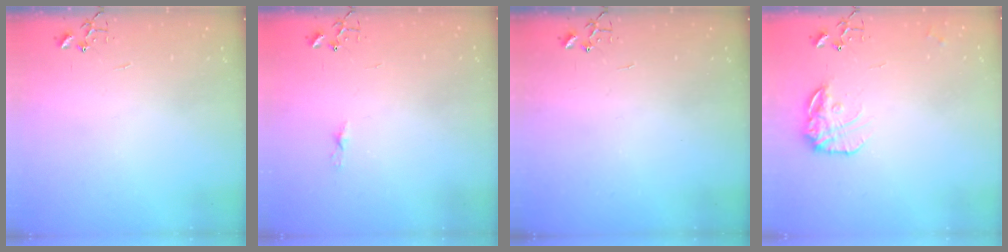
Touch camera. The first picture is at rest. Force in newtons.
{"total": 3.8, "press": 3.7, "slide": 0.3}
{"total": 0.0}
{"total": 13.7, "press": 13.7, "slide": 0.9}